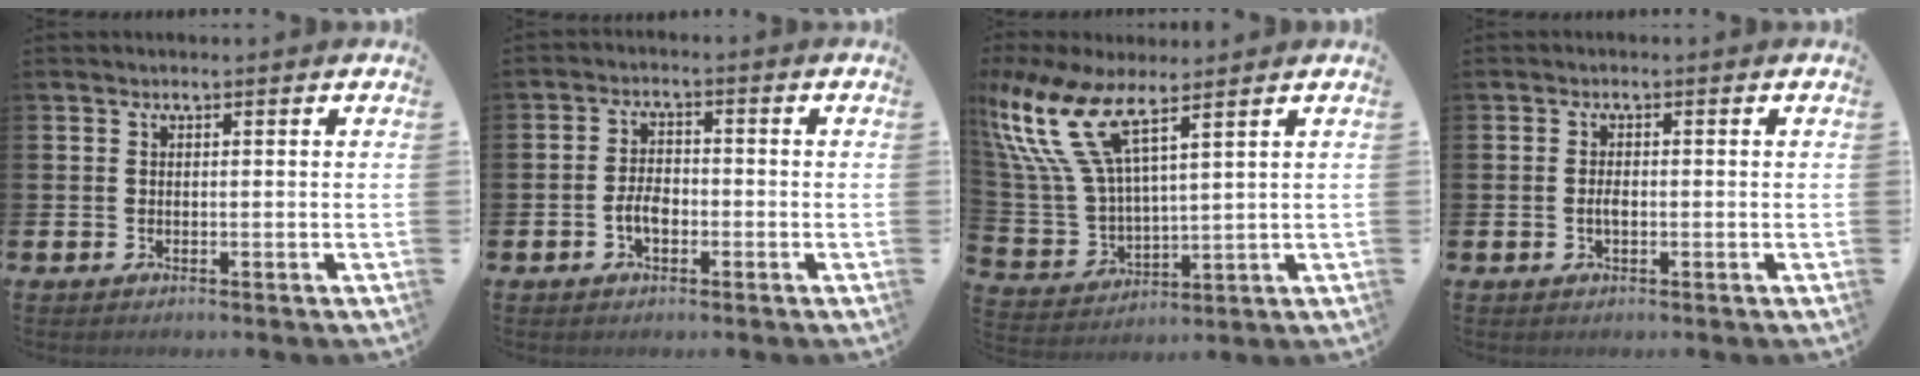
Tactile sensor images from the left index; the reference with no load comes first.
{"total": 3.1, "force": [-1.4, 1.7, 2.1], "torque": [-0.036, 0.005, -0.028]}
{"total": 12.3, "force": [9.0, 4.0, 7.5], "torque": [-0.188, -0.032, 0.160]}
{"total": 1.3, "force": [-0.7, 0.5, 1.0], "torque": [-0.016, 0.000, -0.014]}